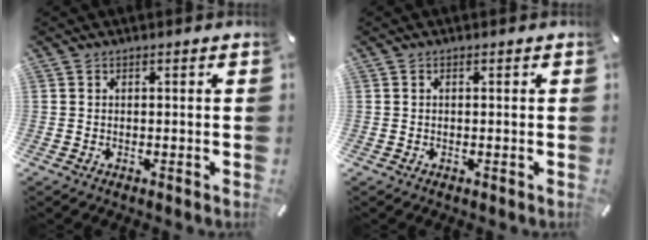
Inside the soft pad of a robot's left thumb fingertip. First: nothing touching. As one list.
[{"total": 0.0}]